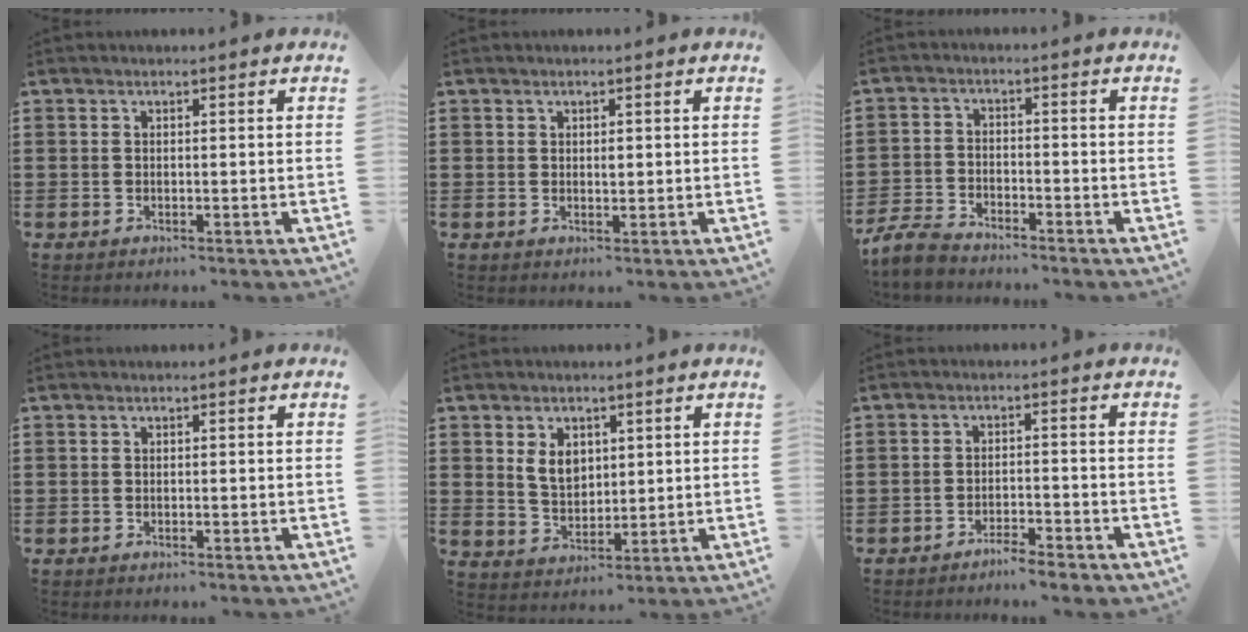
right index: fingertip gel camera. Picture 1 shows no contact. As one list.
[{"total": 1.0, "force": [0.3, 0.5, 0.7], "torque": [-0.016, 0.002, 0.006]}, {"total": 4.2, "force": [-4.1, 0.6, 1.1], "torque": [-0.043, -0.007, -0.086]}, {"total": 0.0}, {"total": 4.9, "force": [1.6, 3.4, 3.1], "torque": [-0.064, 0.006, 0.027]}, {"total": 2.8, "force": [-2.8, -0.1, 0.6], "torque": [-0.013, 0.000, -0.056]}]